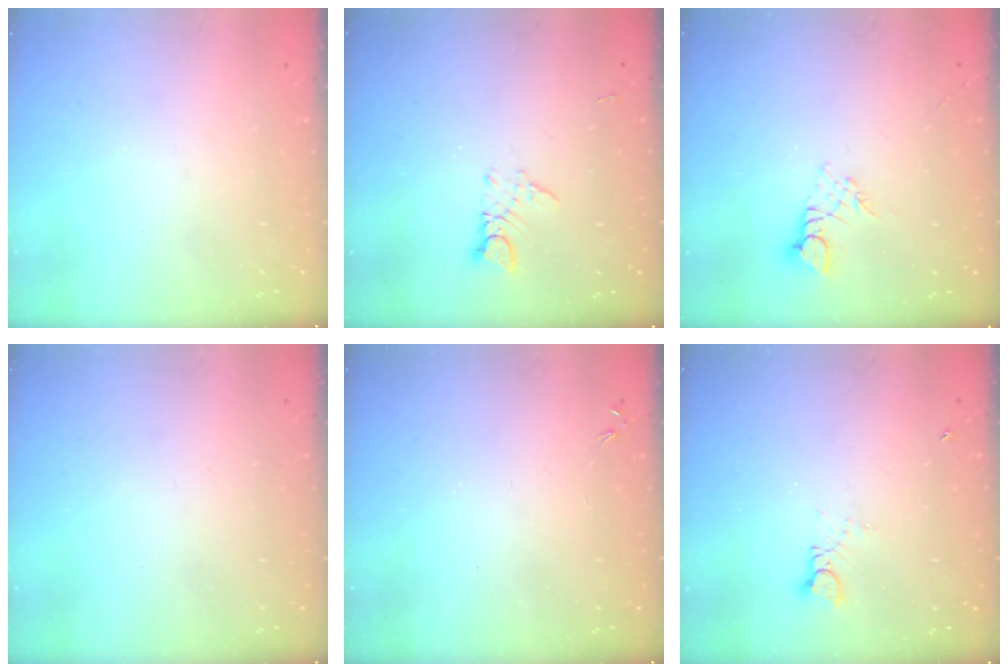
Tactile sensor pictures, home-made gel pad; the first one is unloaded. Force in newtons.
{"total": 3.0, "press": 3.0, "slide": 0.4}
{"total": 2.7, "press": 2.7, "slide": 0.3}
{"total": 0.0}
{"total": 0.0}
{"total": 1.2, "press": 1.1, "slide": 0.1}